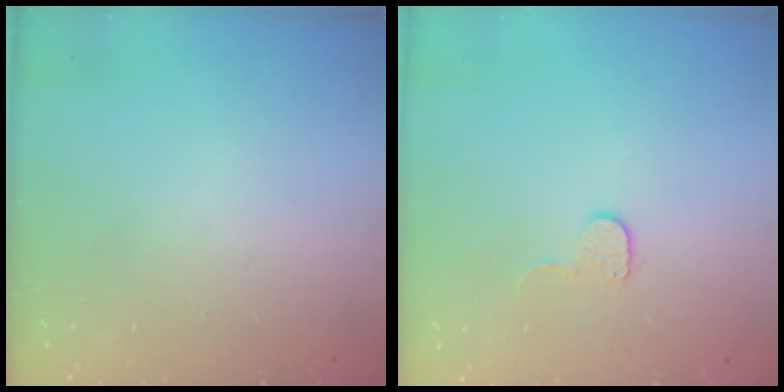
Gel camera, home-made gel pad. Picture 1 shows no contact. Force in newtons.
{"total": 5.0, "press": 4.9, "slide": 0.5}